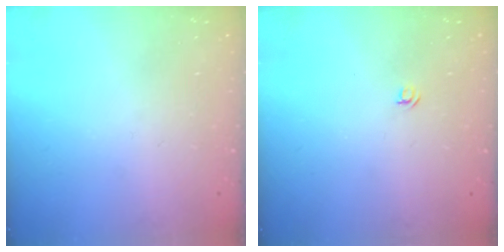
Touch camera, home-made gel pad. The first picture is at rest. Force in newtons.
{"total": 3.2, "press": 3.2, "slide": 0.3}